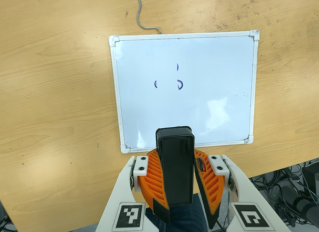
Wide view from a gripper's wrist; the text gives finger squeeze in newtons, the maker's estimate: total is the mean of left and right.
{"total": 10.5, "left": 10.1, "right": 10.8}